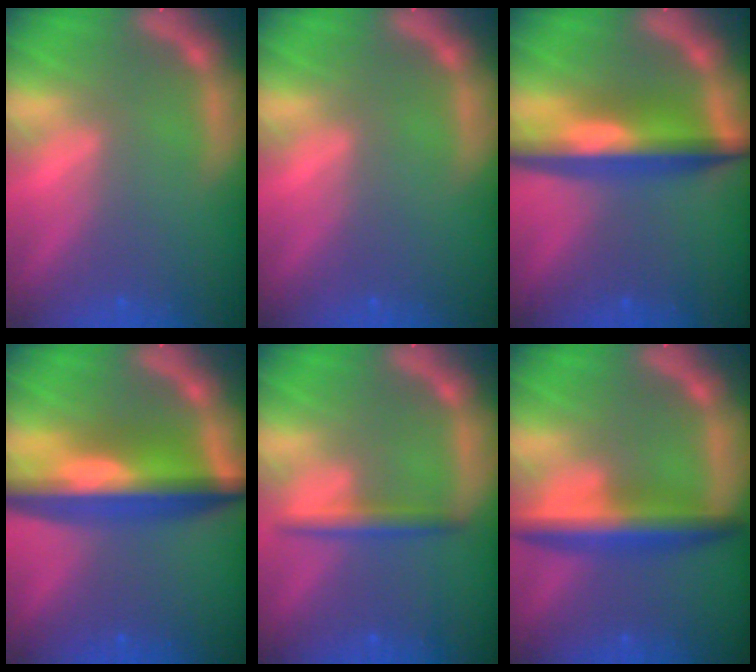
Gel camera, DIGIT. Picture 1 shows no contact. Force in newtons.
{"total": 0.0}
{"total": 7.5}
{"total": 9.6}
{"total": 2.4}
{"total": 5.5}